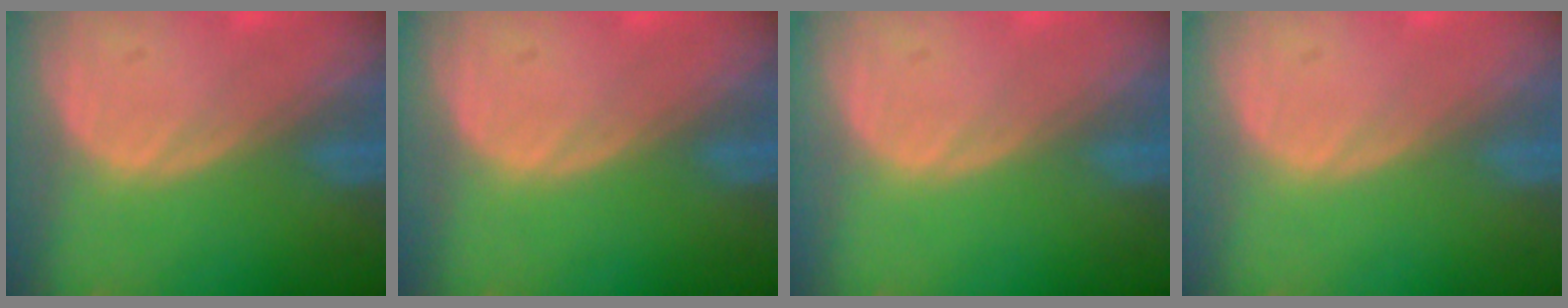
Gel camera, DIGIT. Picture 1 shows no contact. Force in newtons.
{"total": 0.0}
{"total": 0.0}
{"total": 0.0}